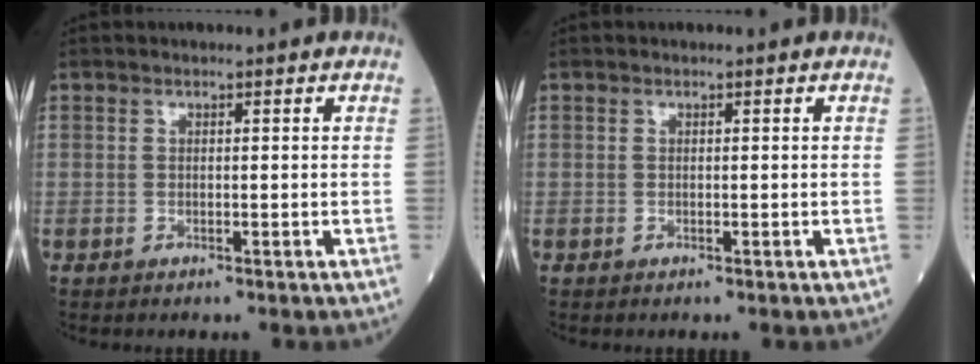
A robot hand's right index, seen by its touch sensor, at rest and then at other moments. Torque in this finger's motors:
{"motor_torque": [0.00, 0.00, 0.00, 0.00]}